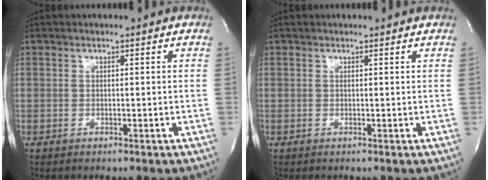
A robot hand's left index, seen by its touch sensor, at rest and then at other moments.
{"total": 0.9, "force": [0.8, 0.1, 0.0], "torque": [-0.008, 0.006, 0.011]}